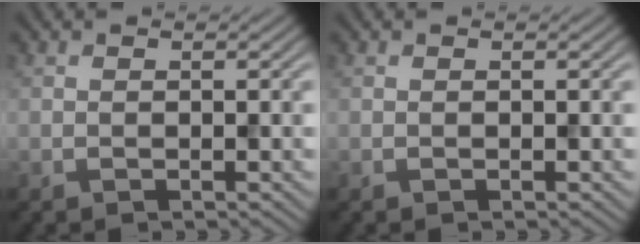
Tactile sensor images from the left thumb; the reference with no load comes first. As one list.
[{"total": 0.0}]